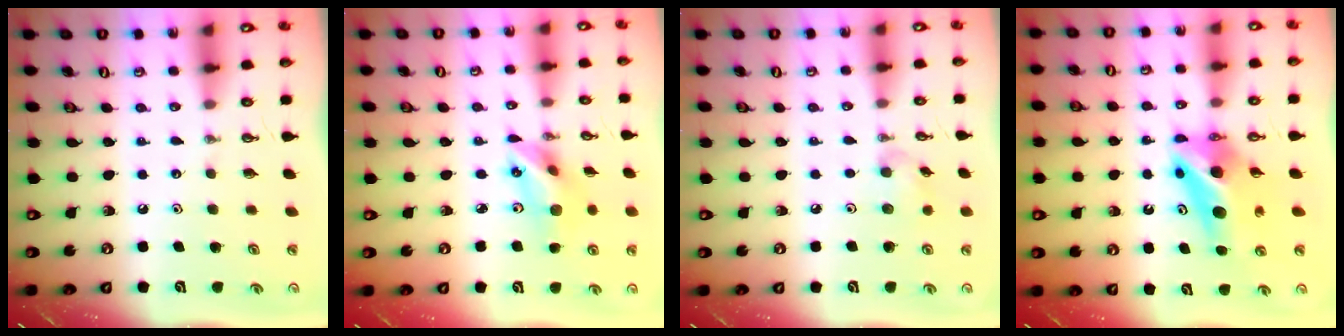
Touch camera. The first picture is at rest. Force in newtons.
{"total": 11.5, "press": 11.1, "slide": 2.9}
{"total": 6.5, "press": 6.4, "slide": 0.7}
{"total": 11.6, "press": 11.5, "slide": 1.2}